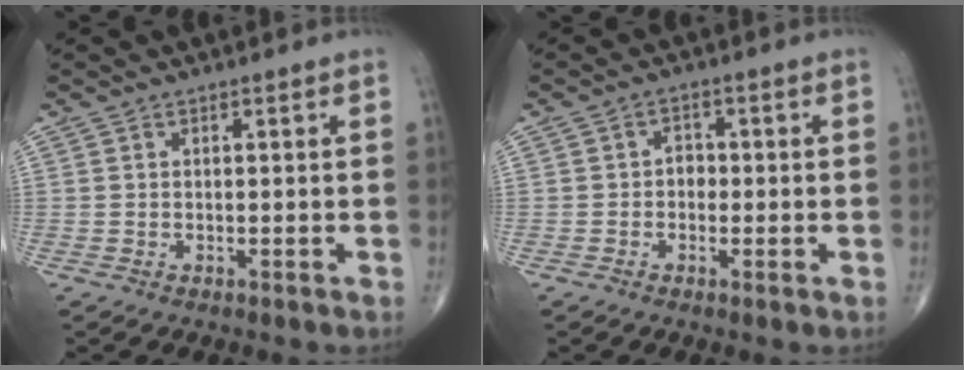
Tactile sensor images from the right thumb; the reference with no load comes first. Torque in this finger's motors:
{"motor_torque": [0.88, 0.75, -0.08, -0.23, -0.04]}